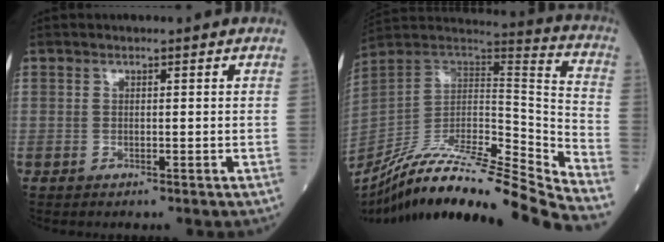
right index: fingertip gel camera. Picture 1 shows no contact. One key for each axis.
{"total": 30.1, "fx": -26.8, "fy": -0.5, "fz": 13.7, "tx": -0.195, "ty": -0.038, "tz": -0.427}